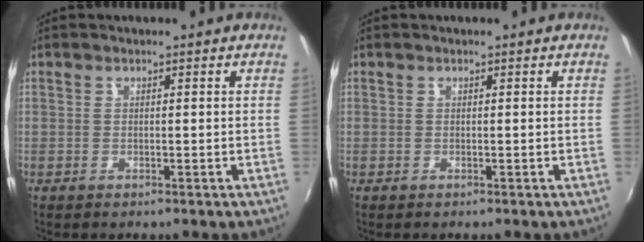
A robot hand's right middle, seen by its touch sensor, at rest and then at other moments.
{"total": 0.0}